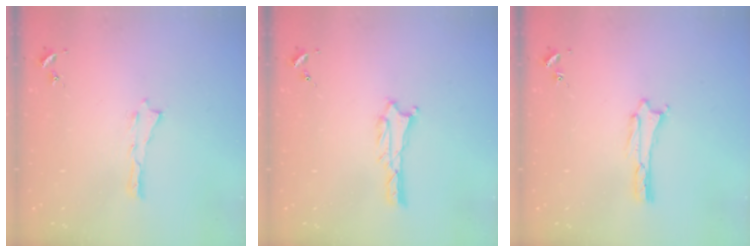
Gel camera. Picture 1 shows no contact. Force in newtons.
{"total": 1.3, "press": 1.3, "slide": 0.3}
{"total": 1.1, "press": 1.1, "slide": 0.1}